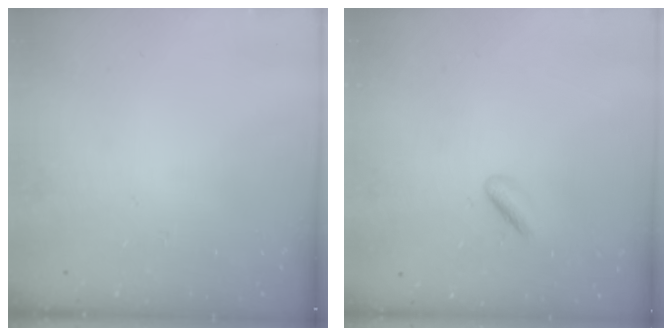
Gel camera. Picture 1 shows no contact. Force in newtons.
{"total": 1.9, "press": 1.6, "slide": 1.0}